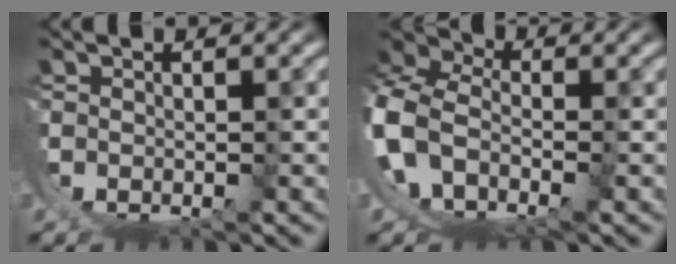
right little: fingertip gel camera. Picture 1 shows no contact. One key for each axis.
{"total": 10.9, "fx": -1.1, "fy": 8.6, "fz": 6.6, "tx": -0.162, "ty": -0.017, "tz": -0.028}